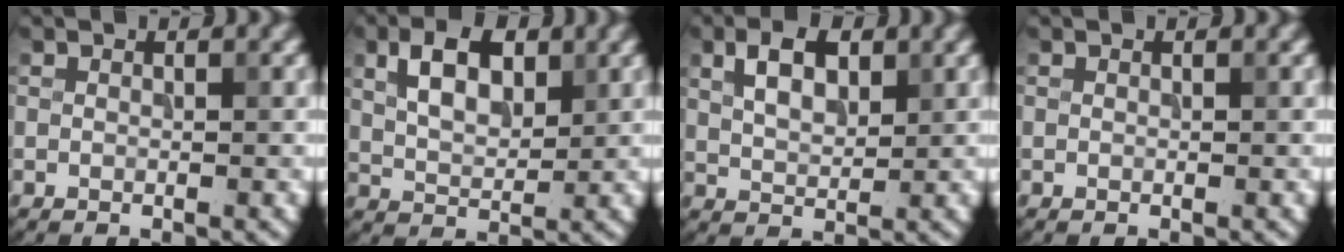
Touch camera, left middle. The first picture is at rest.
{"total": 4.8, "force": [1.8, 2.7, 3.6], "torque": [-0.066, 0.004, 0.031]}
{"total": 3.9, "force": [1.6, 2.2, 2.8], "torque": [-0.055, 0.005, 0.030]}
{"total": 0.0}